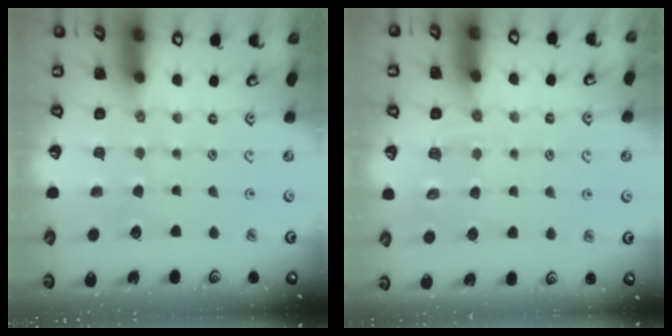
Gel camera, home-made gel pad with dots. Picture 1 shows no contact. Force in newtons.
{"total": 4.8, "press": 4.5, "slide": 1.6}